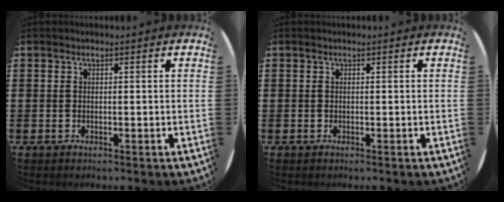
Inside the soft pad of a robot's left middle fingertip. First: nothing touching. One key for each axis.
{"total": 0.0}